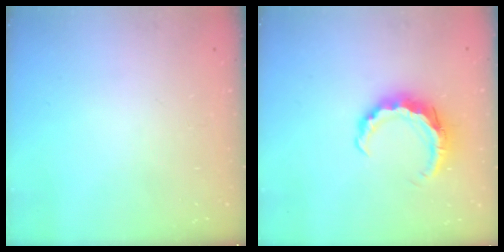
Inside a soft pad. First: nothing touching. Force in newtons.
{"total": 9.3, "press": 9.2, "slide": 1.4}